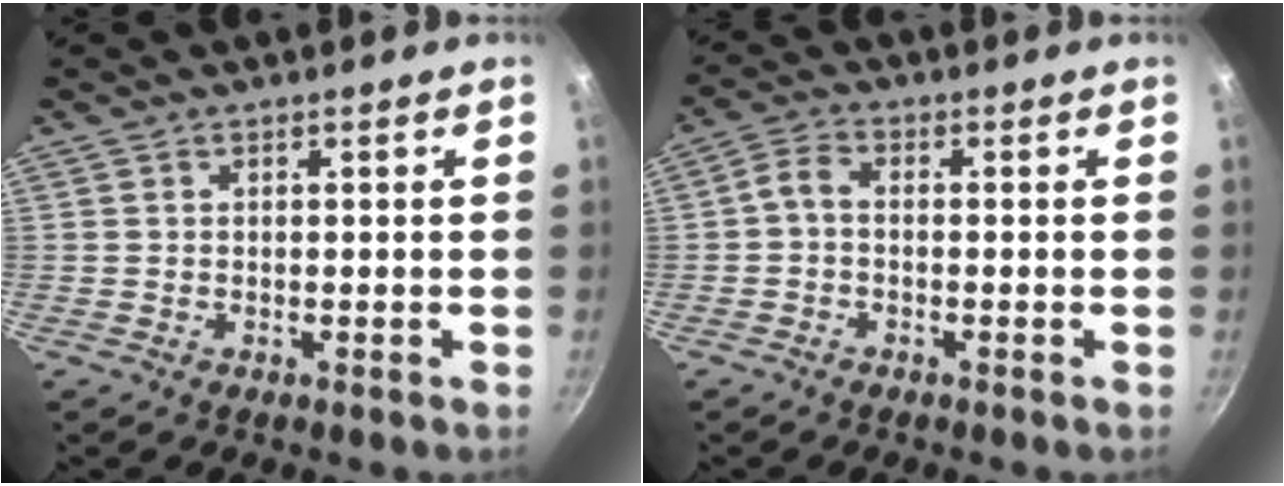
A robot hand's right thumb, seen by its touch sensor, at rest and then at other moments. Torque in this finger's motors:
{"motor_torque": [-0.36, 0.62, 0.48, 0.30, -0.01]}